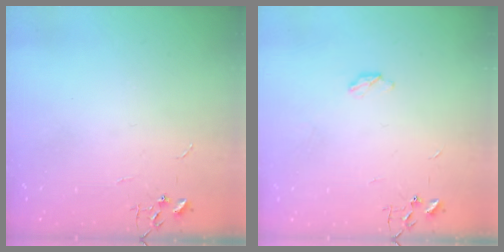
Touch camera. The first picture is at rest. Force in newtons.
{"total": 2.8, "press": 2.8, "slide": 0.5}